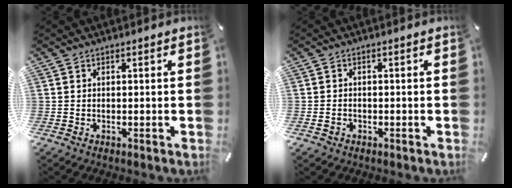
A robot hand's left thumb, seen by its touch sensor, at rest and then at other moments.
{"total": 1.7, "force": [-0.7, 1.4, 0.6], "torque": [-0.013, 0.002, -0.014]}